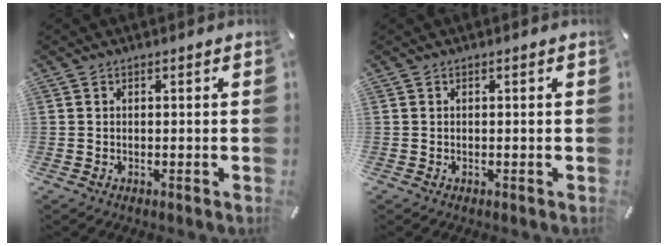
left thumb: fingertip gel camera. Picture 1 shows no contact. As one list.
[{"total": 0.0}]